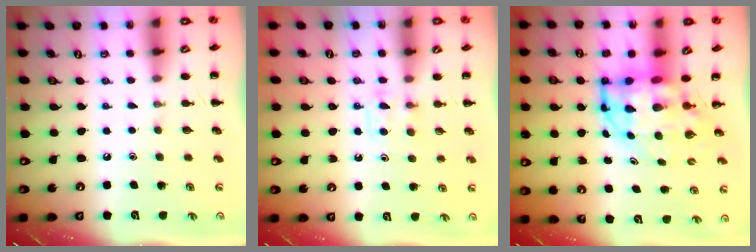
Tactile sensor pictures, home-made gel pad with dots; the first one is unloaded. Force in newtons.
{"total": 4.5, "press": 4.2, "slide": 1.7}
{"total": 7.1, "press": 6.8, "slide": 1.9}